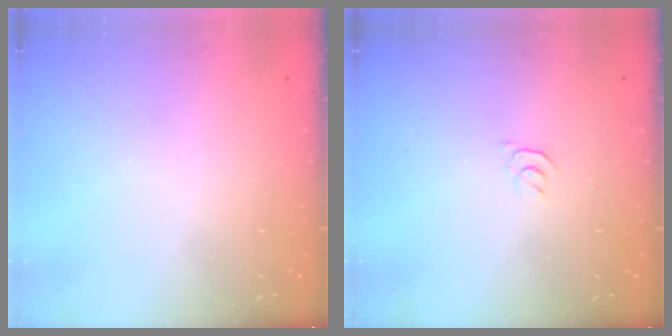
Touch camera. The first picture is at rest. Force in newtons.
{"total": 3.3, "press": 3.2, "slide": 0.5}